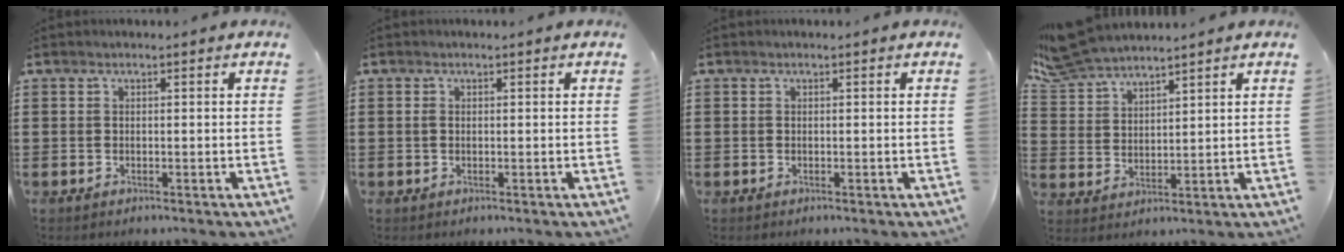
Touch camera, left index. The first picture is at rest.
{"total": 0.6, "force": [0.0, 0.4, 0.5], "torque": [-0.012, 0.001, -0.001]}
{"total": 0.0}
{"total": 6.6, "force": [6.2, 1.5, 1.8], "torque": [-0.062, -0.016, 0.117]}